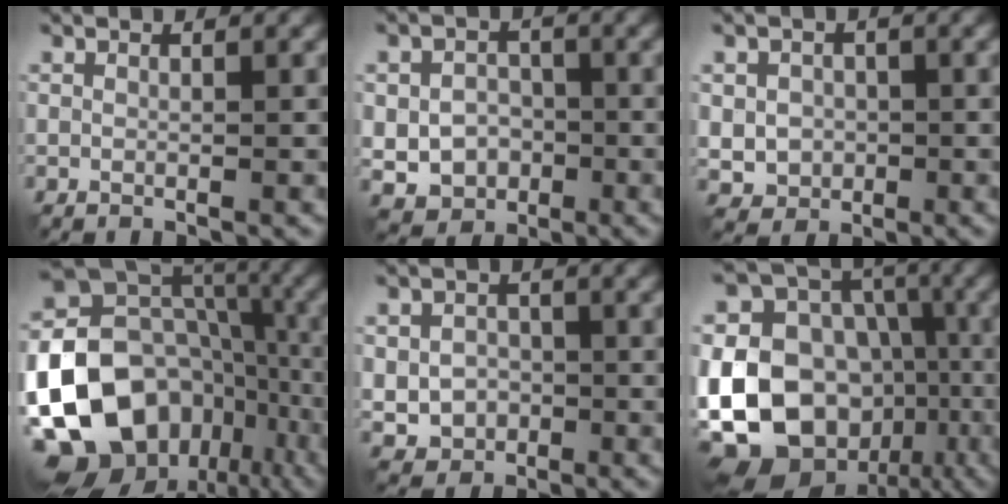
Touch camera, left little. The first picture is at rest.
{"total": 4.5, "force": [-1.0, 3.6, 2.4], "torque": [-0.047, -0.006, -0.019]}
{"total": 3.4, "force": [-0.2, 3.0, 1.5], "torque": [-0.024, -0.003, -0.004]}
{"total": 20.1, "force": [-6.2, 15.9, 10.5], "torque": [-0.218, -0.001, -0.110]}
{"total": 3.6, "force": [-0.6, 3.0, 1.8], "torque": [-0.036, -0.005, -0.011]}
{"total": 18.3, "force": [-4.5, 14.4, 10.3], "torque": [-0.196, -0.003, -0.083]}